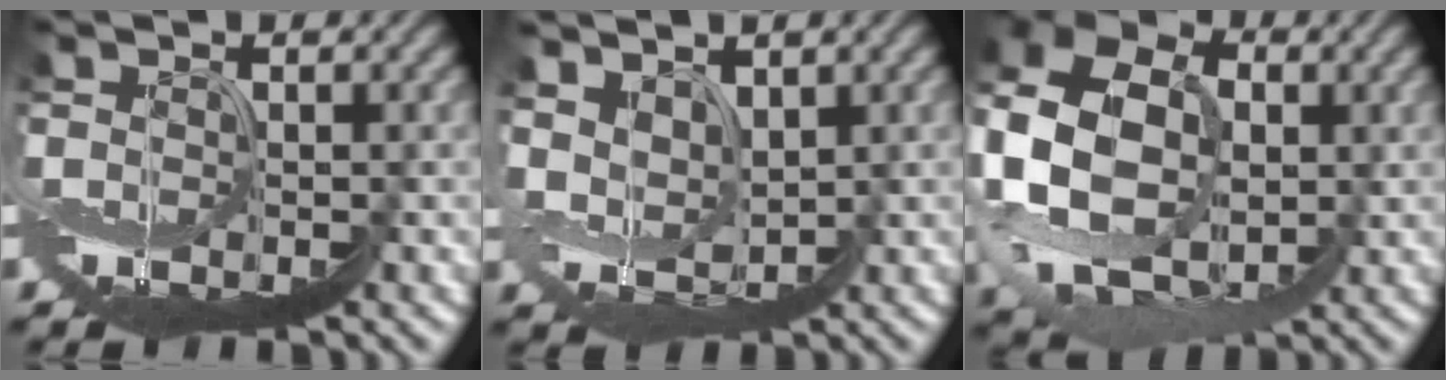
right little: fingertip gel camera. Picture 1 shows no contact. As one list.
[{"total": 2.2, "force": [2.0, 0.7, 0.5], "torque": [-0.010, 0.014, 0.037]}, {"total": 8.7, "force": [0.9, 6.6, 5.6], "torque": [-0.129, 0.018, 0.009]}]